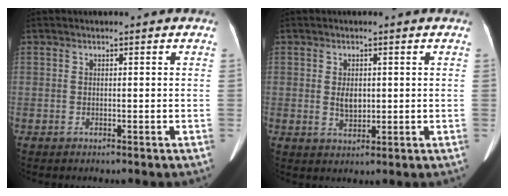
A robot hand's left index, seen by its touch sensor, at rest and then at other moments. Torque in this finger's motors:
{"motor_torque": [0.73, 0.07, 0.04, 0.00]}